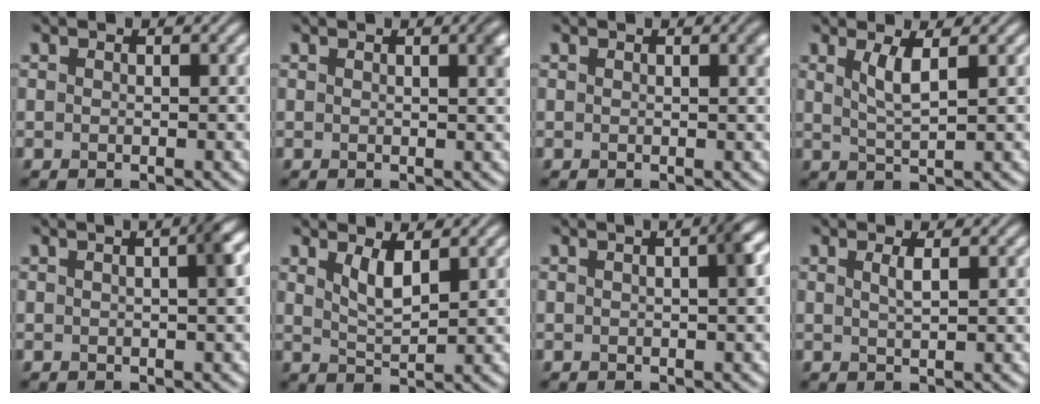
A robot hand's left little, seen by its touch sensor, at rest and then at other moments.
{"total": 2.3, "force": [0.8, 0.8, 2.1], "torque": [-0.012, 0.010, 0.006]}
{"total": 1.3, "force": [0.5, 0.4, 1.1], "torque": [-0.010, 0.004, 0.004]}
{"total": 2.6, "force": [1.1, 0.5, 2.3], "torque": [-0.045, -0.004, 0.023]}
{"total": 3.2, "force": [0.4, 0.8, 3.1], "torque": [-0.033, 0.015, 0.002]}
{"total": 2.4, "force": [1.4, 0.7, 1.9], "torque": [-0.038, -0.007, 0.030]}
{"total": 2.8, "force": [0.4, 0.6, 2.7], "torque": [-0.031, 0.015, 0.002]}
{"total": 1.4, "force": [0.5, 0.4, 1.2], "torque": [-0.019, 0.002, 0.007]}